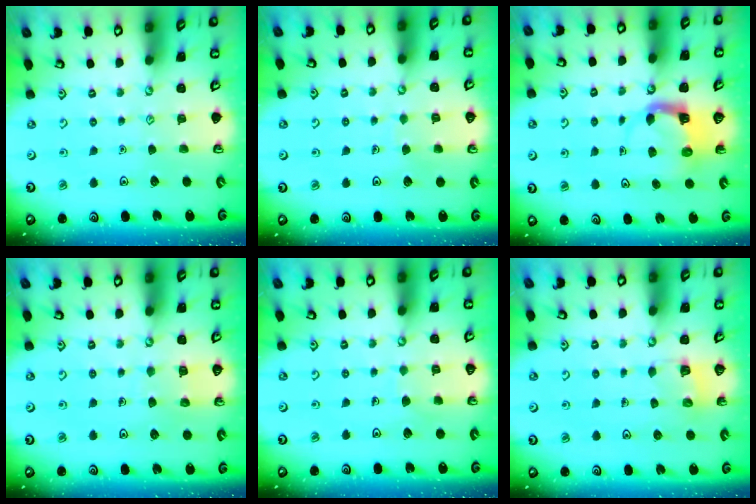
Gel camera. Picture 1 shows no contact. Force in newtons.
{"total": 3.4, "press": 3.4, "slide": 0.3}
{"total": 4.2, "press": 4.2, "slide": 0.3}
{"total": 5.6, "press": 5.6, "slide": 0.4}
{"total": 4.1, "press": 4.1, "slide": 0.2}
{"total": 4.6, "press": 4.6, "slide": 0.3}